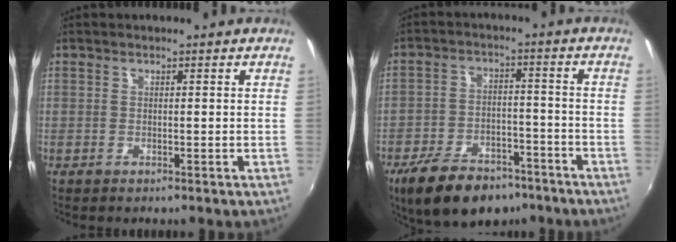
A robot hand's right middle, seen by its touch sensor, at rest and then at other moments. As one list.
[{"total": 14.6, "force": [-10.2, 7.3, 7.5], "torque": [-0.162, -0.010, -0.155]}]